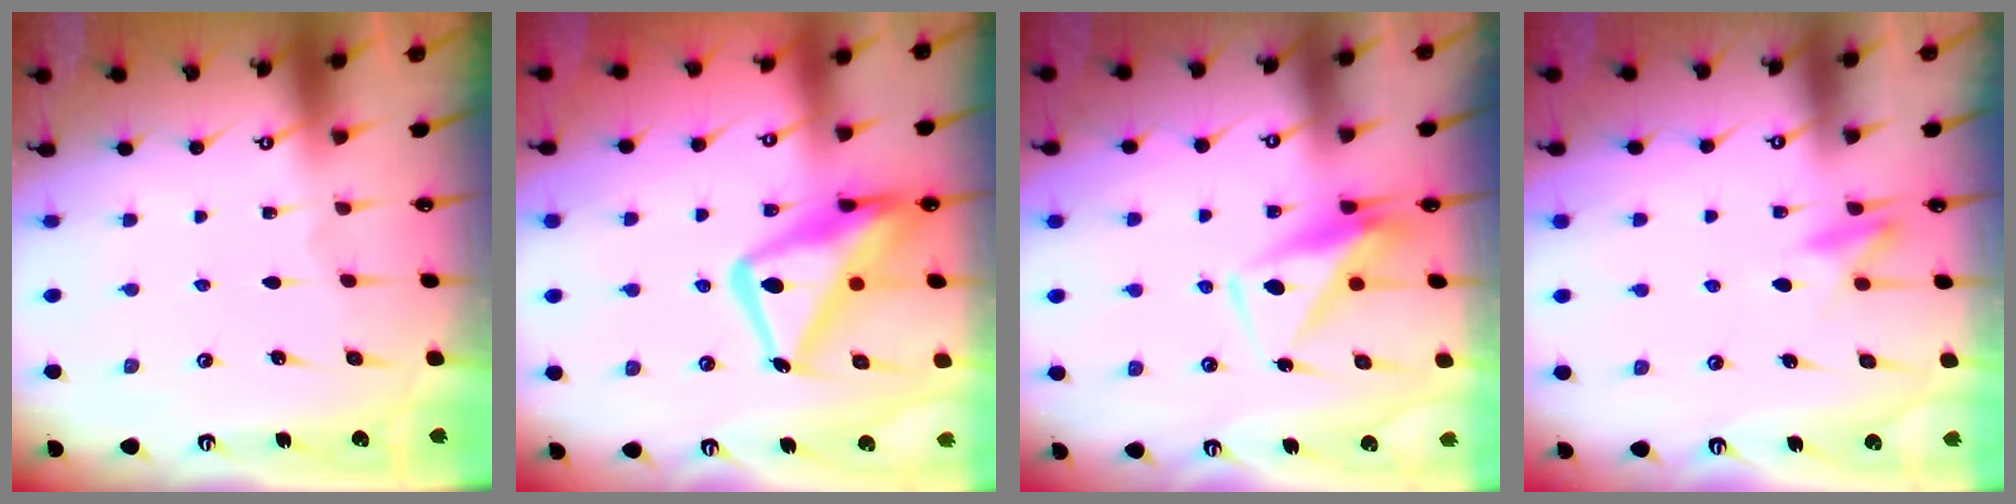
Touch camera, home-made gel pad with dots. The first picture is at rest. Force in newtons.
{"total": 18.2, "press": 18.1, "slide": 1.8}
{"total": 7.2, "press": 7.2, "slide": 0.9}
{"total": 10.0, "press": 9.9, "slide": 1.5}